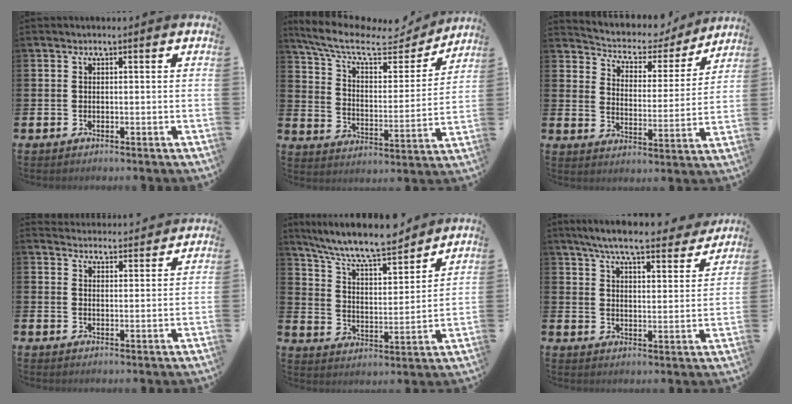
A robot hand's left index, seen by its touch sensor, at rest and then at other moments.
{"total": 10.0, "force": [8.3, 3.3, 4.6], "torque": [-0.116, -0.050, 0.138]}
{"total": 5.6, "force": [5.1, 2.1, 0.7], "torque": [-0.050, -0.038, 0.083]}
{"total": 3.9, "force": [3.9, 0.5, -0.2], "torque": [-0.007, -0.027, 0.070]}
{"total": 9.7, "force": [9.0, 1.4, 3.1], "torque": [-0.088, -0.066, 0.156]}
{"total": 7.1, "force": [6.6, 0.5, 2.5], "torque": [-0.059, -0.044, 0.111]}